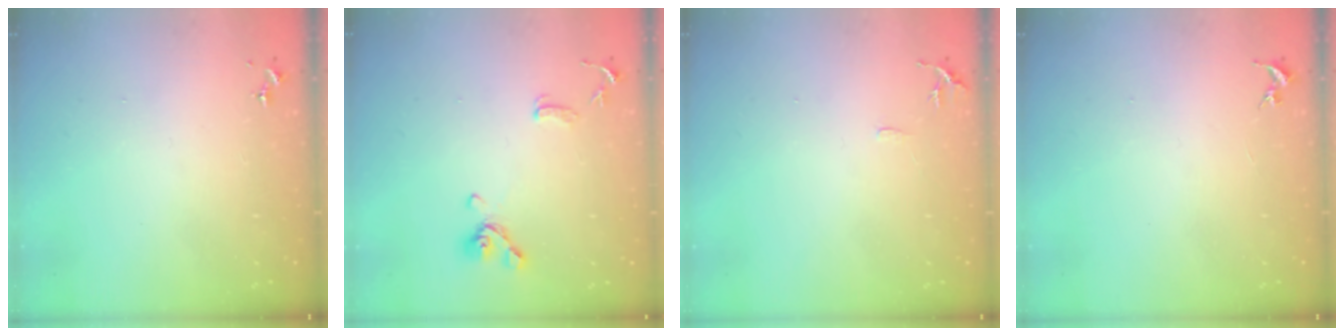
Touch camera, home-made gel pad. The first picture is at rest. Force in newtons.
{"total": 11.6, "press": 11.4, "slide": 2.1}
{"total": 6.4, "press": 6.4, "slide": 0.6}
{"total": 0.0}